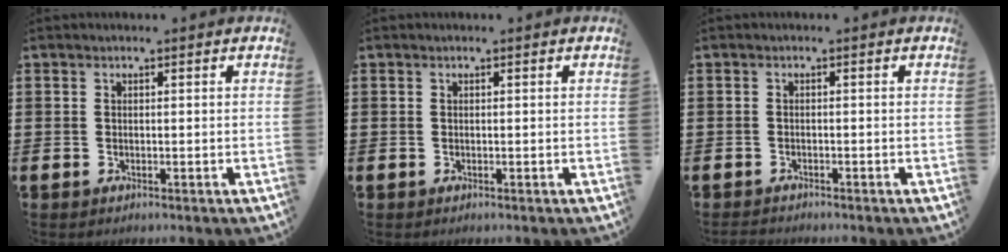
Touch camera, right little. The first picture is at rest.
{"total": 0.0}
{"total": 0.8, "force": [-0.7, 0.2, 0.1], "torque": [-0.004, -0.001, -0.016]}